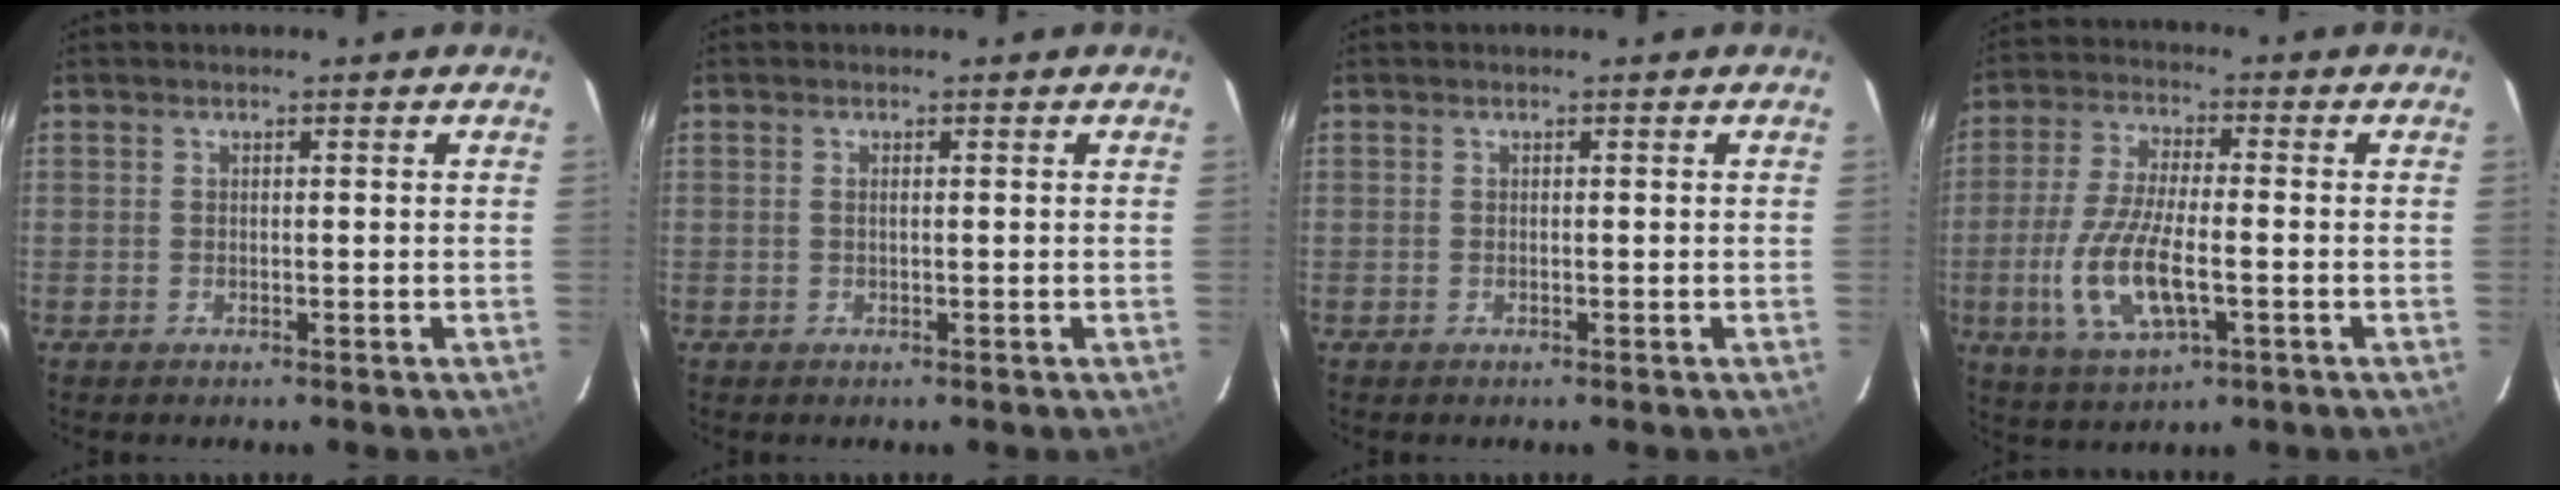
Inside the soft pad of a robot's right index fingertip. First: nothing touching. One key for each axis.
{"total": 0.6, "fx": 0.0, "fy": 0.0, "fz": 0.6, "tx": -0.013, "ty": 0.001, "tz": -0.001}
{"total": 0.0}
{"total": 13.0, "fx": -3.5, "fy": 4.5, "fz": 11.6, "tx": -0.248, "ty": -0.010, "tz": -0.063}